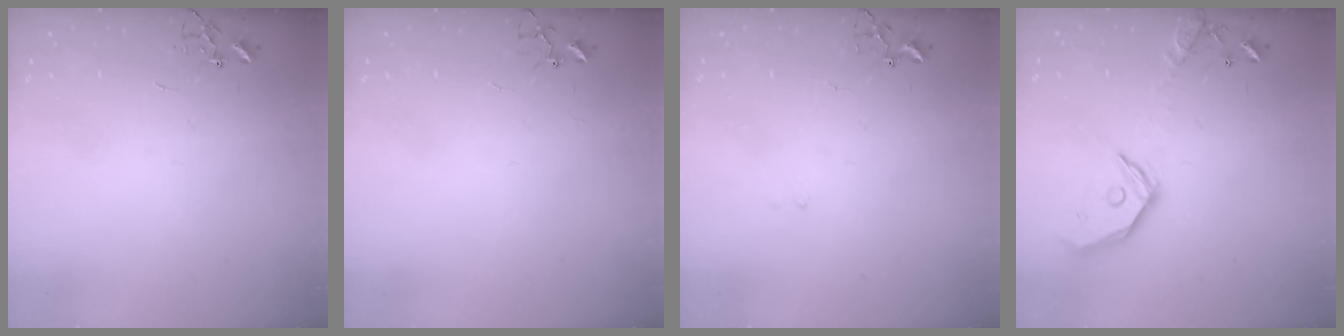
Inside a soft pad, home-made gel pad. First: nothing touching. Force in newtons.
{"total": 3.8, "press": 3.7, "slide": 0.3}
{"total": 8.6, "press": 8.5, "slide": 0.7}
{"total": 16.4, "press": 16.2, "slide": 2.5}